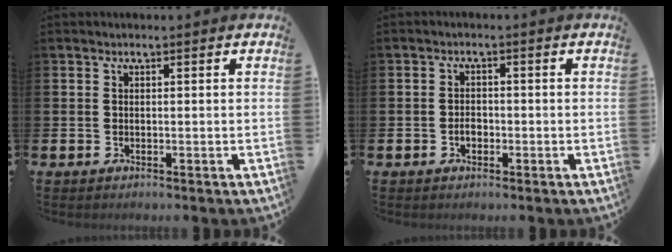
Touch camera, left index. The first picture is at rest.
{"total": 1.7, "force": [-0.6, 1.2, 1.0], "torque": [-0.008, -0.001, -0.015]}